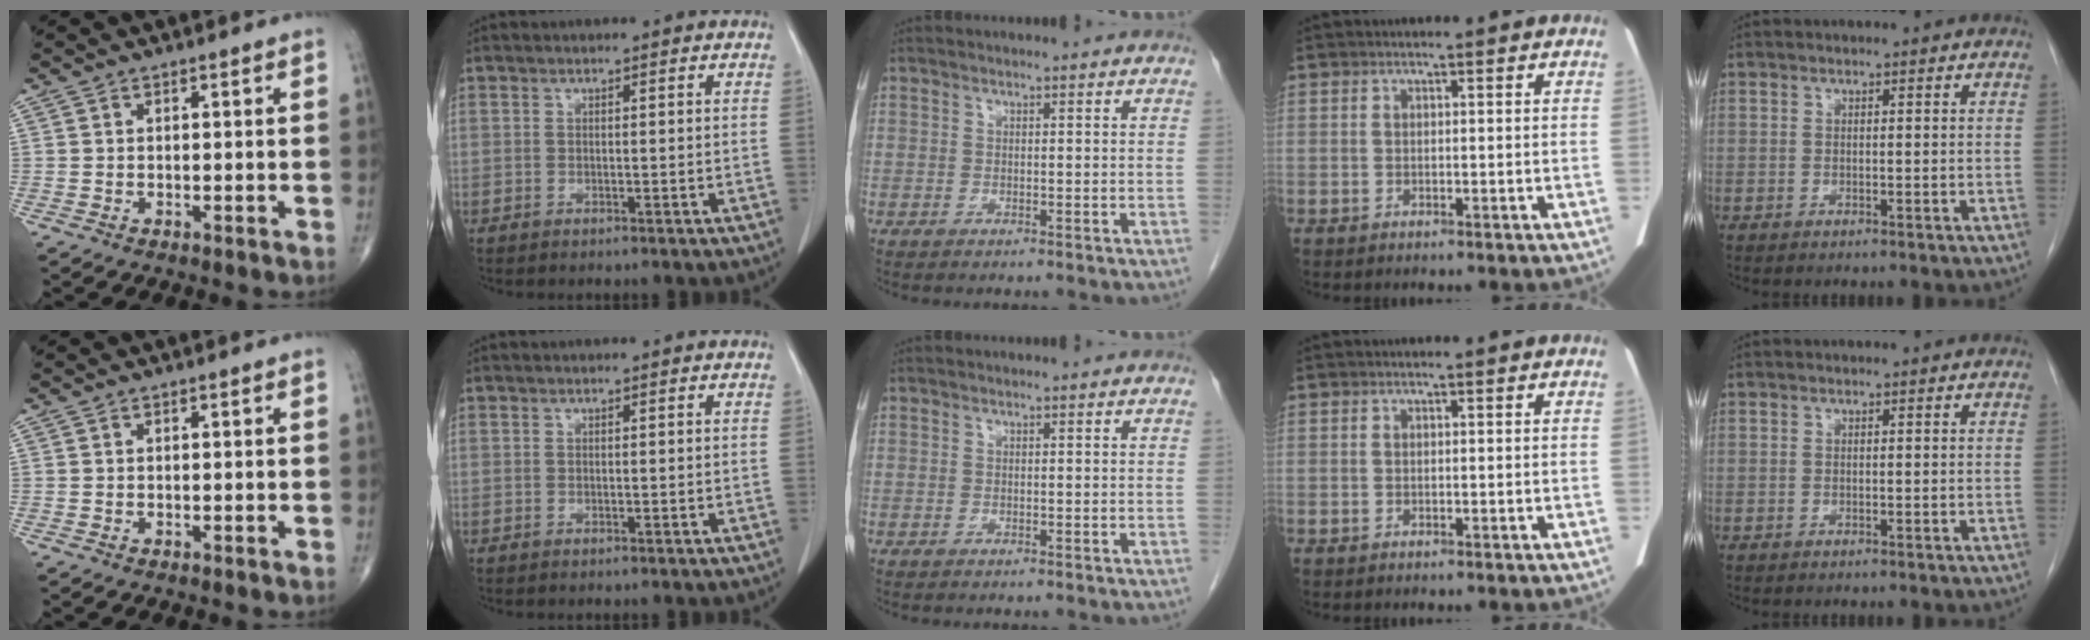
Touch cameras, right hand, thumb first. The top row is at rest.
{}